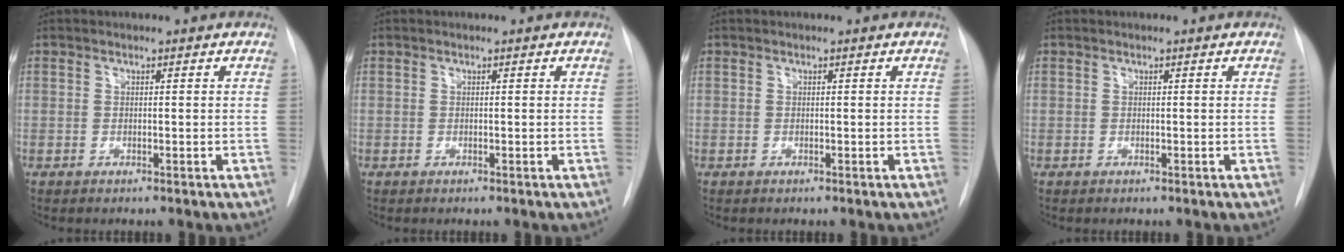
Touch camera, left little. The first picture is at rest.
{"total": 0.0}
{"total": 0.0}
{"total": 0.0}